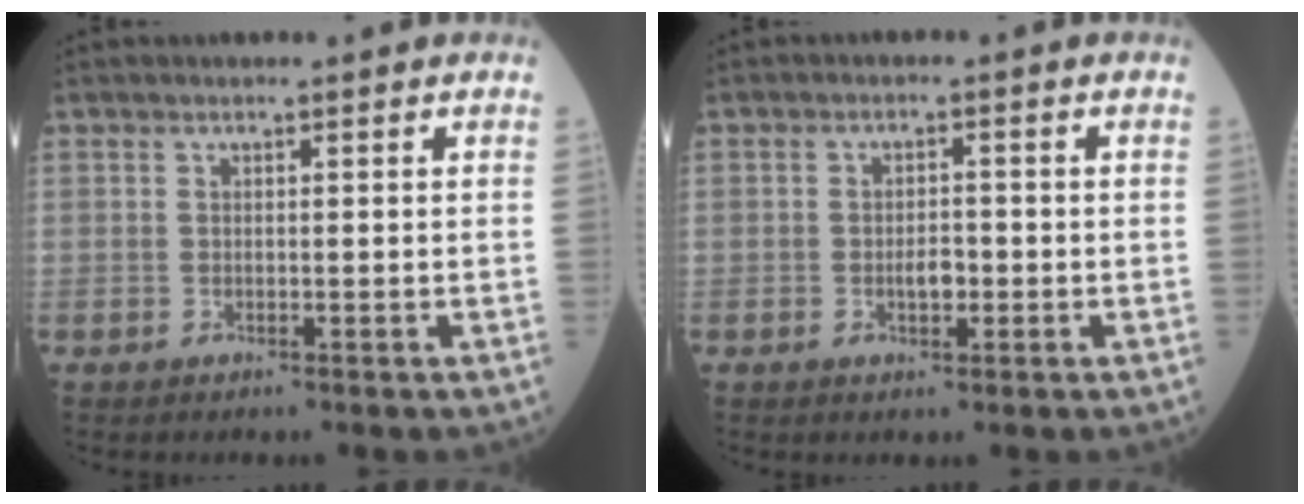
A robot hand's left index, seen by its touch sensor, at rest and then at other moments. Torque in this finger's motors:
{"motor_torque": [0.18, -0.09, 0.07, 0.03]}